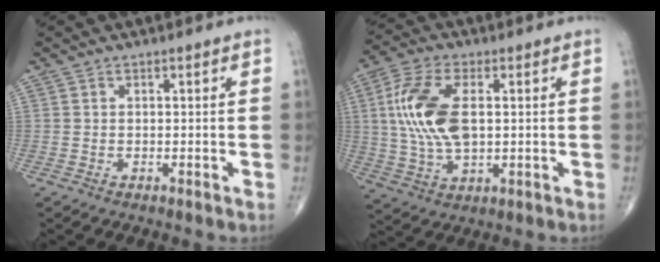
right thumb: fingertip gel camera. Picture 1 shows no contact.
{"total": 14.0, "force": [1.8, 7.3, 11.8], "torque": [-0.250, 0.003, 0.035]}